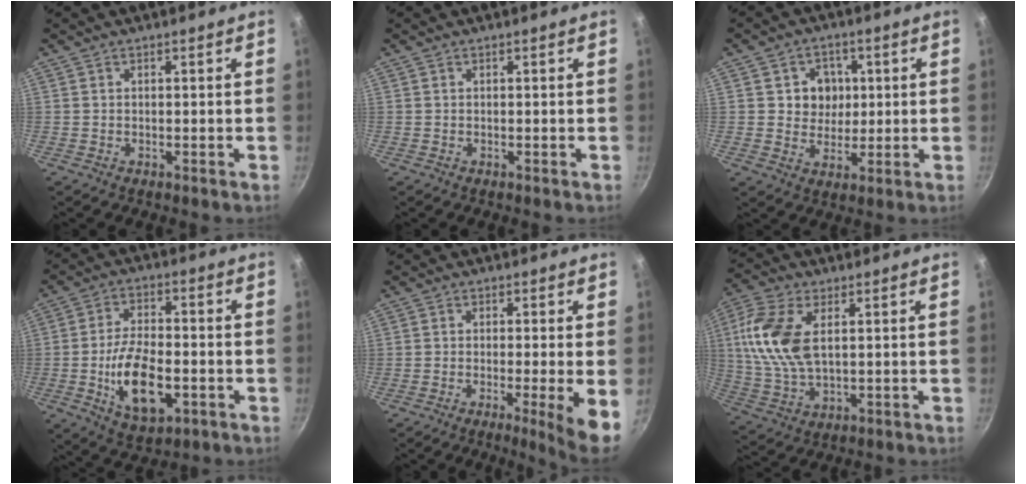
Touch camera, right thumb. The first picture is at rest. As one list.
[{"total": 0.0}, {"total": 7.0, "force": [1.2, 6.4, 2.6], "torque": [-0.003, -0.005, 0.018]}, {"total": 13.6, "force": [-3.4, 6.9, 11.2], "torque": [-0.191, 0.014, -0.055]}, {"total": 7.1, "force": [-1.7, 0.3, 6.8], "torque": [-0.100, -0.006, -0.028]}, {"total": 13.2, "force": [3.0, 7.1, 10.7], "torque": [-0.217, -0.002, 0.058]}]